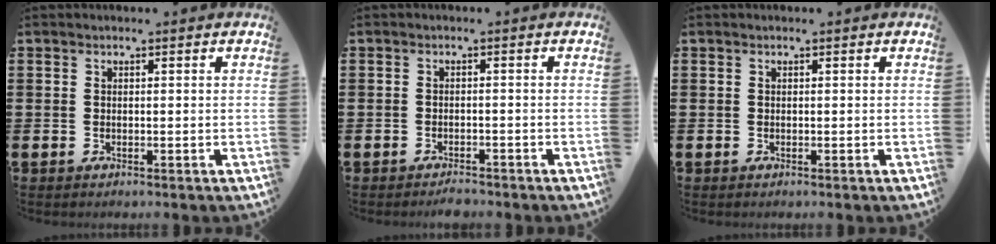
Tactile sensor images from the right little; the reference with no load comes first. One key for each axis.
{"total": 1.2, "fx": -1.2, "fy": 0.2, "fz": 0.2, "tx": -0.008, "ty": 0.001, "tz": -0.025}
{"total": 0.0}